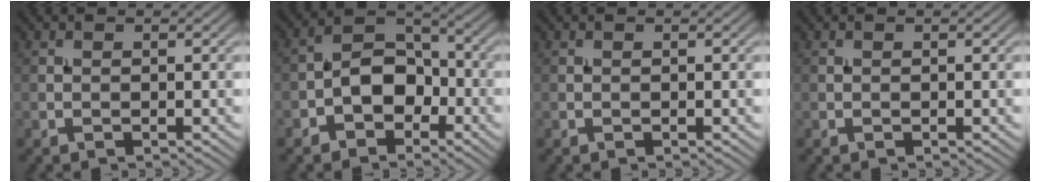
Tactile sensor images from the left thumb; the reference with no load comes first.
{"total": 6.3, "force": [-2.6, 4.4, 3.8], "torque": [-0.056, 0.010, -0.057]}
{"total": 0.0}
{"total": 0.0}